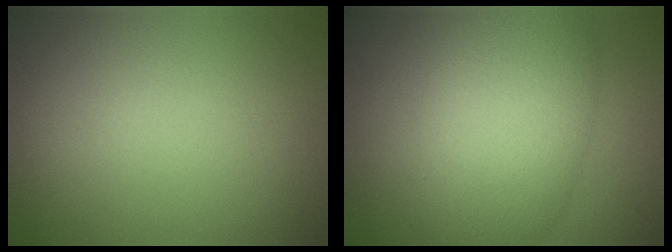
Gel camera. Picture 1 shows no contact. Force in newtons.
{"total": 8.7, "press": 8.7, "slide": 0.4}